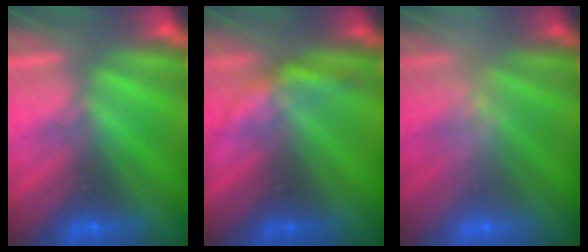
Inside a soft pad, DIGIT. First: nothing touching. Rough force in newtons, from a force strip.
{"total": 2.2}
{"total": 2.4}